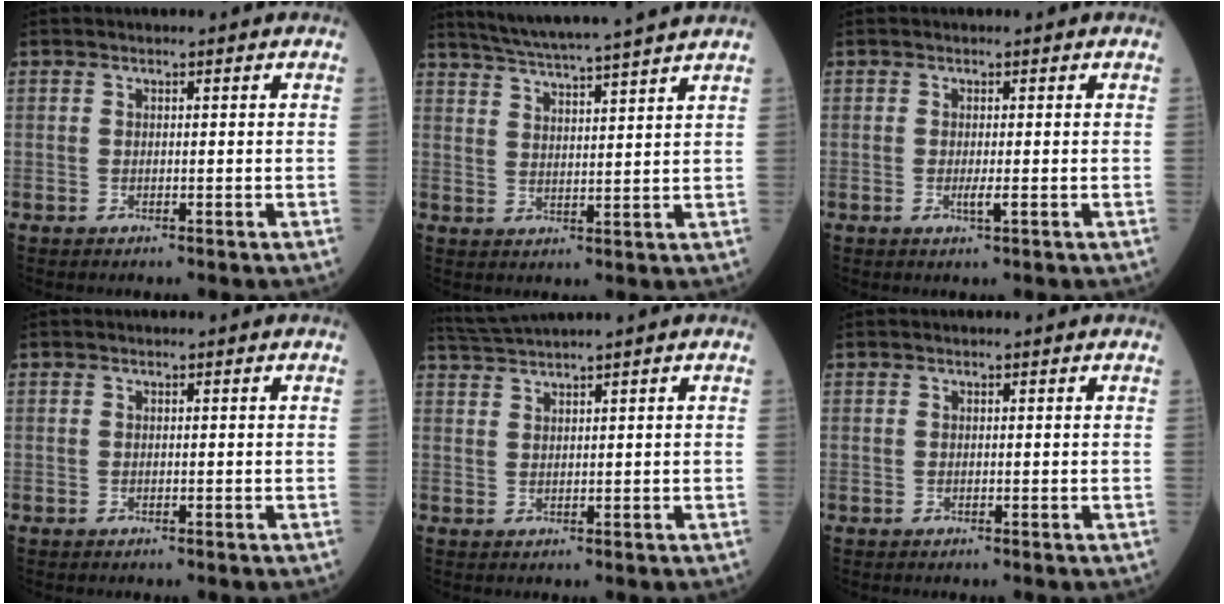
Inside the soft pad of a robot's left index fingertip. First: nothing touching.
{"total": 14.3, "force": [12.8, -1.3, 6.1], "torque": [-0.111, 0.001, 0.183]}
{"total": 1.4, "force": [-0.4, -0.1, 1.4], "torque": [-0.028, -0.005, -0.007]}
{"total": 0.0}
{"total": 3.4, "force": [2.9, -1.6, 0.7], "torque": [-0.022, 0.007, 0.065]}
{"total": 0.0}